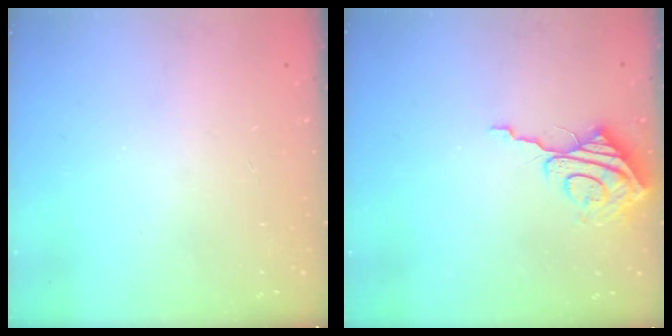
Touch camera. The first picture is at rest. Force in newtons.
{"total": 9.0, "press": 9.0, "slide": 0.8}